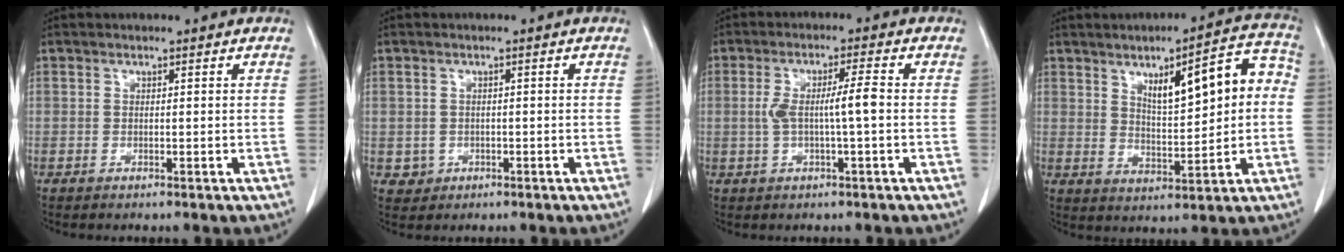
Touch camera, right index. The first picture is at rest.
{"total": 2.2, "force": [-0.5, 2.2, 0.2], "torque": [0.002, 0.007, -0.001]}
{"total": 5.2, "force": [-0.2, 0.1, 5.2], "torque": [-0.098, 0.010, 0.002]}
{"total": 11.6, "force": [2.5, 3.1, 10.8], "torque": [-0.150, 0.030, 0.042]}